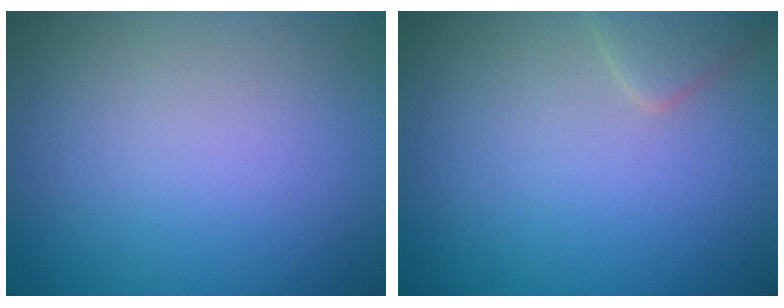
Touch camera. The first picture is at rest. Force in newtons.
{"total": 1.8, "press": 1.8, "slide": 0.1}